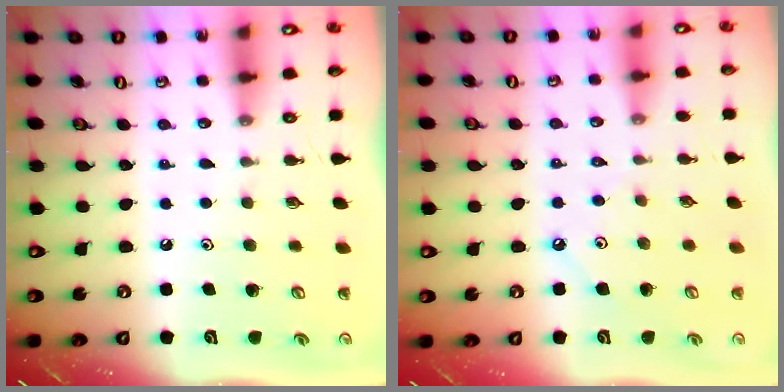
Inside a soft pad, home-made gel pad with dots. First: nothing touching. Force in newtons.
{"total": 2.7, "press": 2.7, "slide": 0.2}